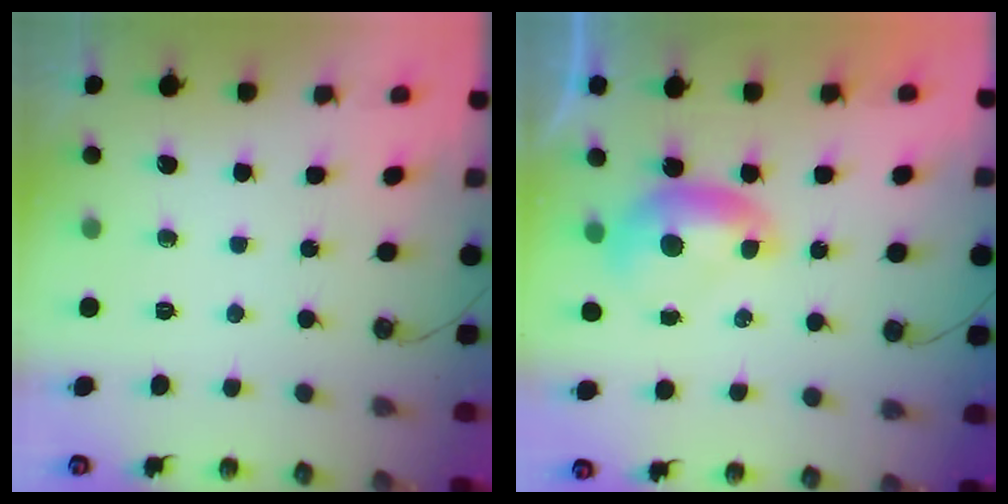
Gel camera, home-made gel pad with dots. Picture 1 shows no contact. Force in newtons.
{"total": 0.0}